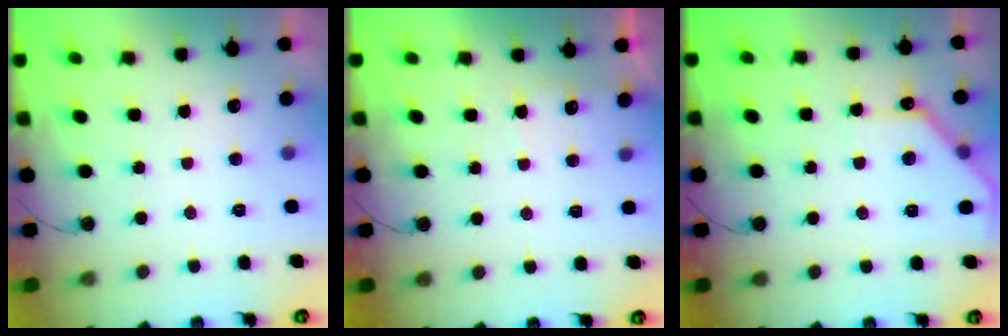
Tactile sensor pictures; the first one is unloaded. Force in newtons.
{"total": 3.0, "press": 3.0, "slide": 0.4}
{"total": 9.8, "press": 9.8, "slide": 0.3}